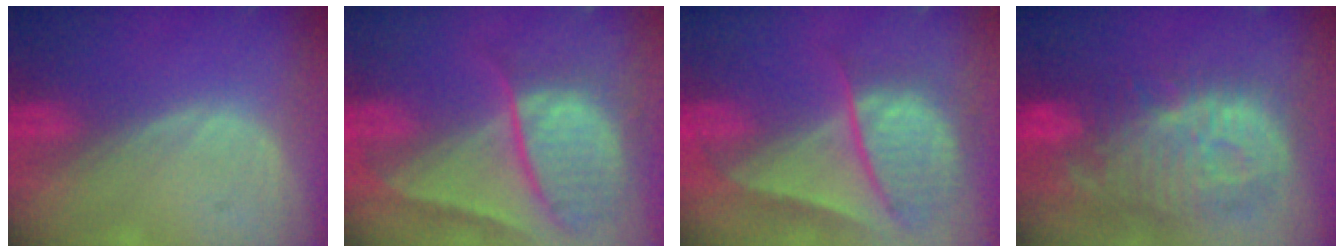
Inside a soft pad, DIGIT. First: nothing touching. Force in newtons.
{"total": 10.3, "press": 8.7, "slide": 5.5}
{"total": 9.4, "press": 8.1, "slide": 4.7}
{"total": 13.6, "press": 11.8, "slide": 6.6}